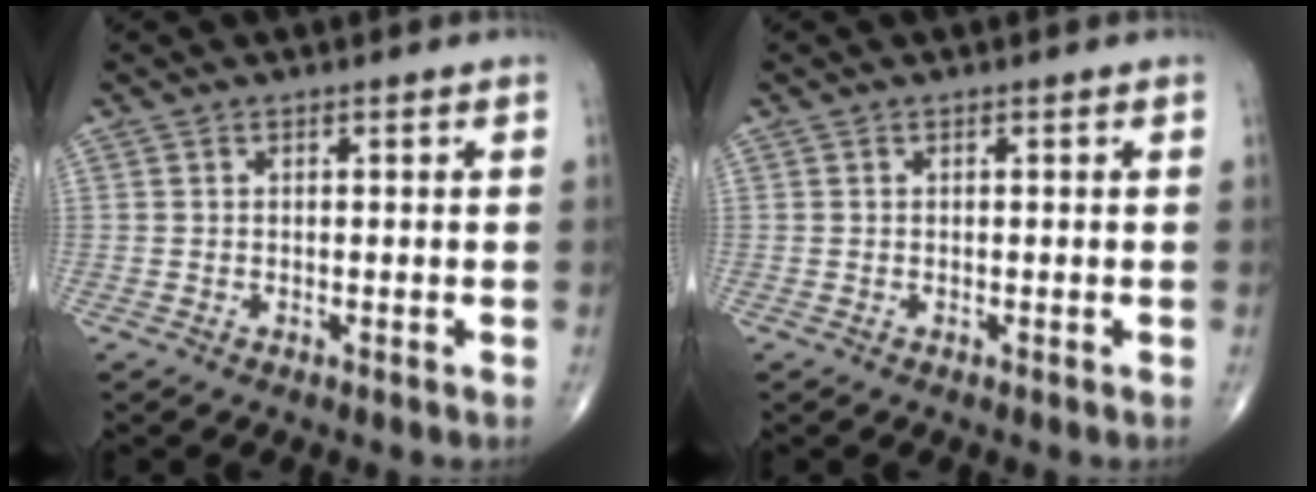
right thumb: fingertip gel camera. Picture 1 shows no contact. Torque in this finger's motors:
{"motor_torque": [0.00, 0.00, -0.03, -0.03, 0.00]}